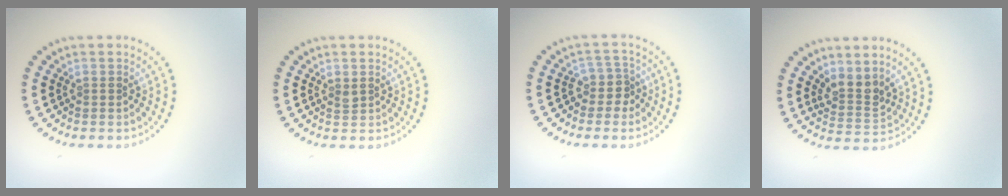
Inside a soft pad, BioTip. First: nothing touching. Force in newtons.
{"total": 0.6, "press": 0.6, "slide": 0.3}
{"total": 2.1, "press": 1.5, "slide": 1.4}
{"total": 2.6, "press": 1.9, "slide": 1.8}